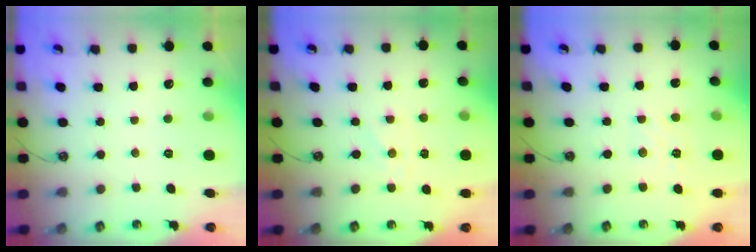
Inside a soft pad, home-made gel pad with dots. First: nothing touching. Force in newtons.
{"total": 2.2, "press": 2.1, "slide": 0.4}
{"total": 2.2, "press": 2.1, "slide": 0.4}